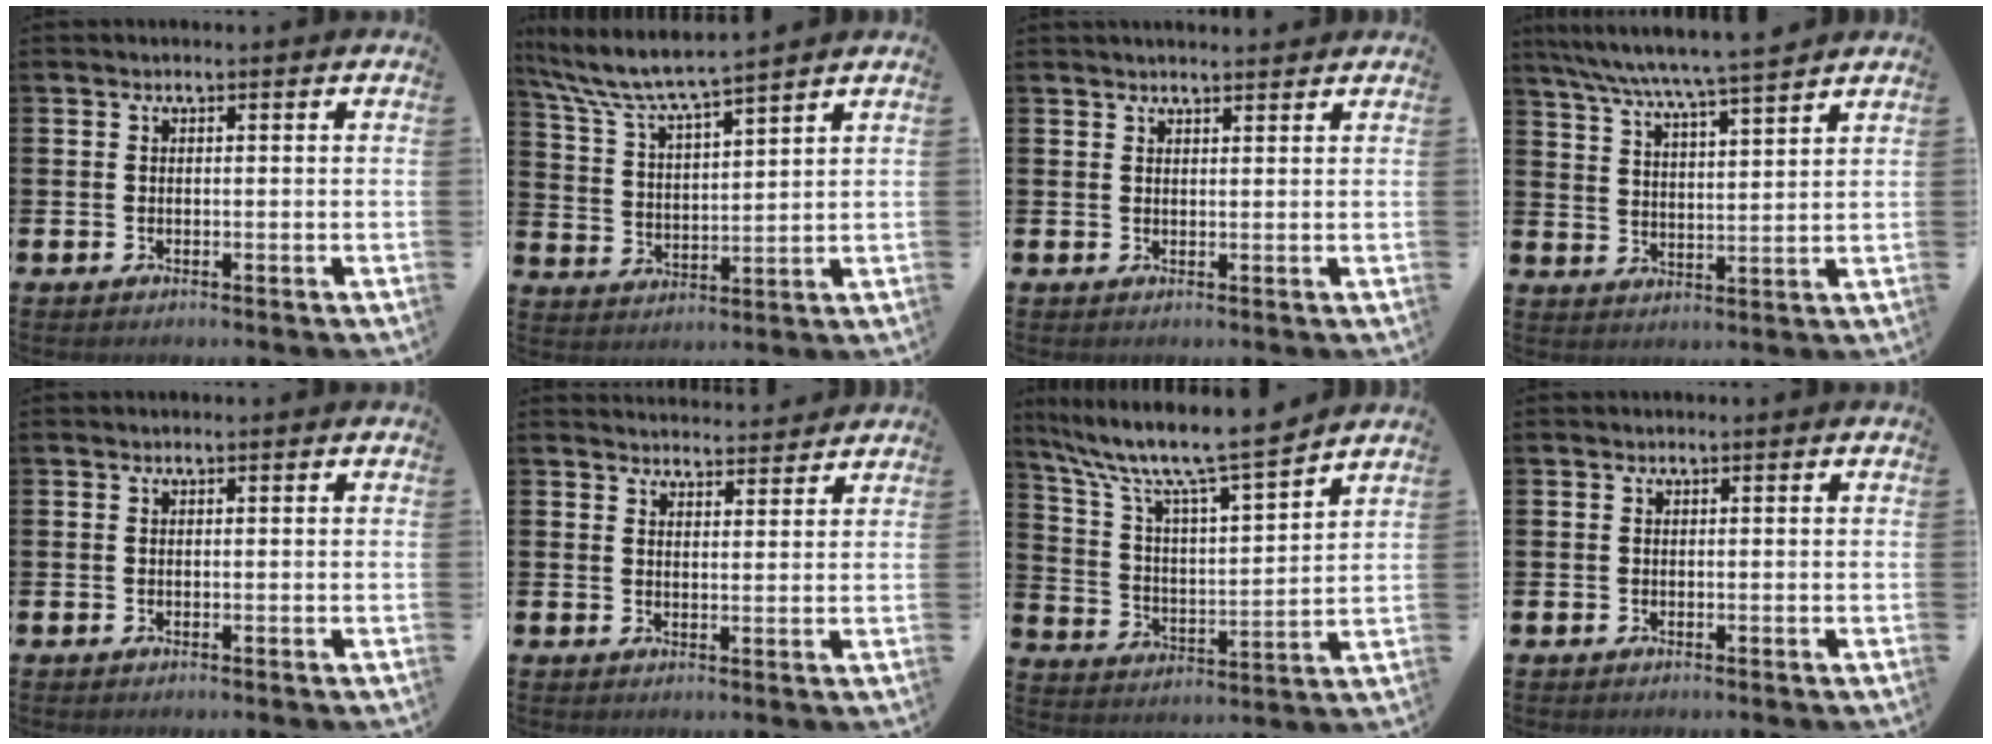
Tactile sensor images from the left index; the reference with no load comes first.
{"total": 6.9, "force": [6.4, 0.3, 2.5], "torque": [-0.078, -0.041, 0.109]}
{"total": 1.8, "force": [1.8, 0.1, 0.2], "torque": [0.003, -0.008, 0.031]}
{"total": 7.0, "force": [6.6, -0.2, 2.2], "torque": [-0.069, -0.042, 0.116]}
{"total": 0.0}
{"total": 3.5, "force": [3.4, 0.4, -0.1], "torque": [0.000, -0.022, 0.062]}
{"total": 10.4, "force": [9.2, 0.7, 4.9], "torque": [-0.127, -0.062, 0.150]}
{"total": 0.0}